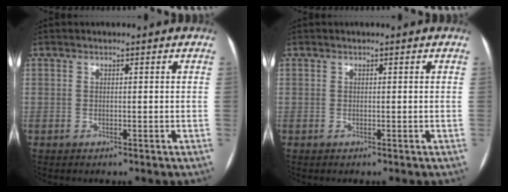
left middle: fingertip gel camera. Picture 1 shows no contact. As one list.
[{"total": 0.0}]